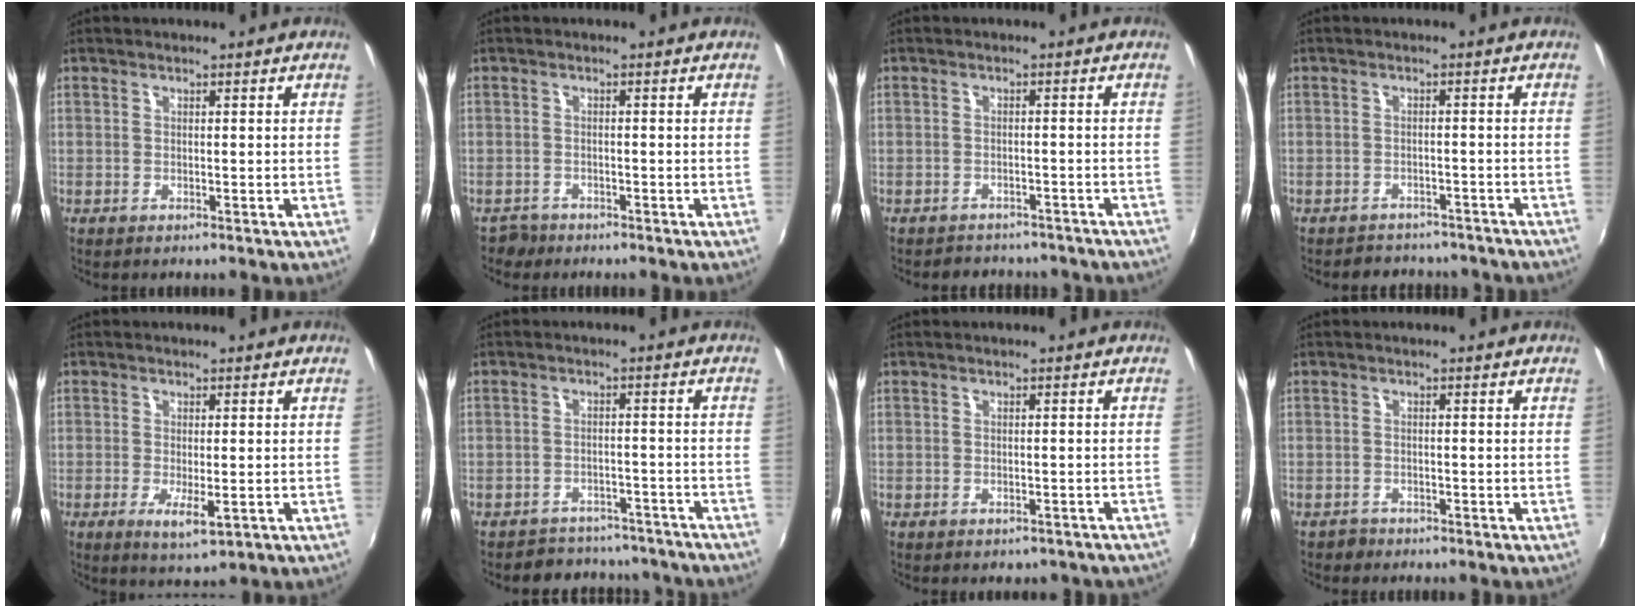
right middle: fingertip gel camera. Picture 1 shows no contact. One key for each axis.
{"total": 2.0, "fx": -1.6, "fy": 1.2, "fz": -0.1, "tx": -0.003, "ty": 0.001, "tz": -0.031}
{"total": 8.5, "fx": -7.4, "fy": 3.3, "fz": 2.6, "tx": -0.055, "ty": -0.008, "tz": -0.092}
{"total": 9.3, "fx": -8.1, "fy": 3.7, "fz": 2.6, "tx": -0.058, "ty": -0.001, "tz": -0.100}
{"total": 4.3, "fx": -1.3, "fy": 1.1, "fz": 4.0, "tx": -0.078, "ty": -0.015, "tz": -0.019}
{"total": 13.7, "fx": -12.1, "fy": 5.3, "fz": 3.5, "tx": -0.081, "ty": 0.017, "tz": -0.146}
{"total": 4.1, "fx": -3.4, "fy": 1.8, "fz": 1.4, "tx": -0.021, "ty": -0.008, "tz": -0.032}
{"total": 1.3, "fx": -1.1, "fy": 0.7, "fz": -0.1, "tx": -0.002, "ty": 0.001, "tz": -0.019}